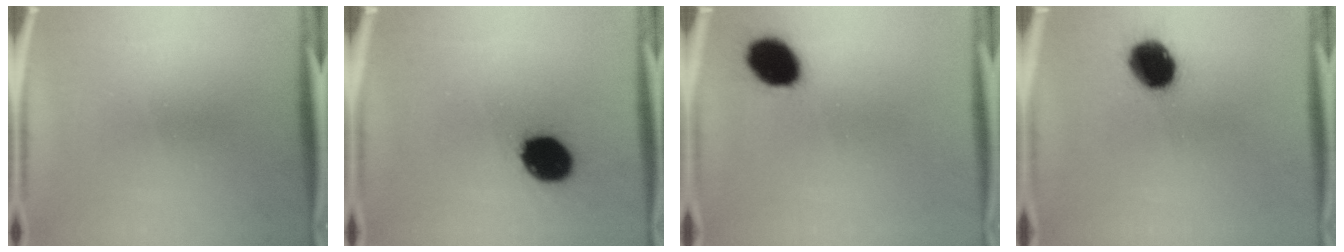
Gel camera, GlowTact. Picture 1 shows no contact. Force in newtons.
{"total": 12.9}
{"total": 11.7}
{"total": 11.8}